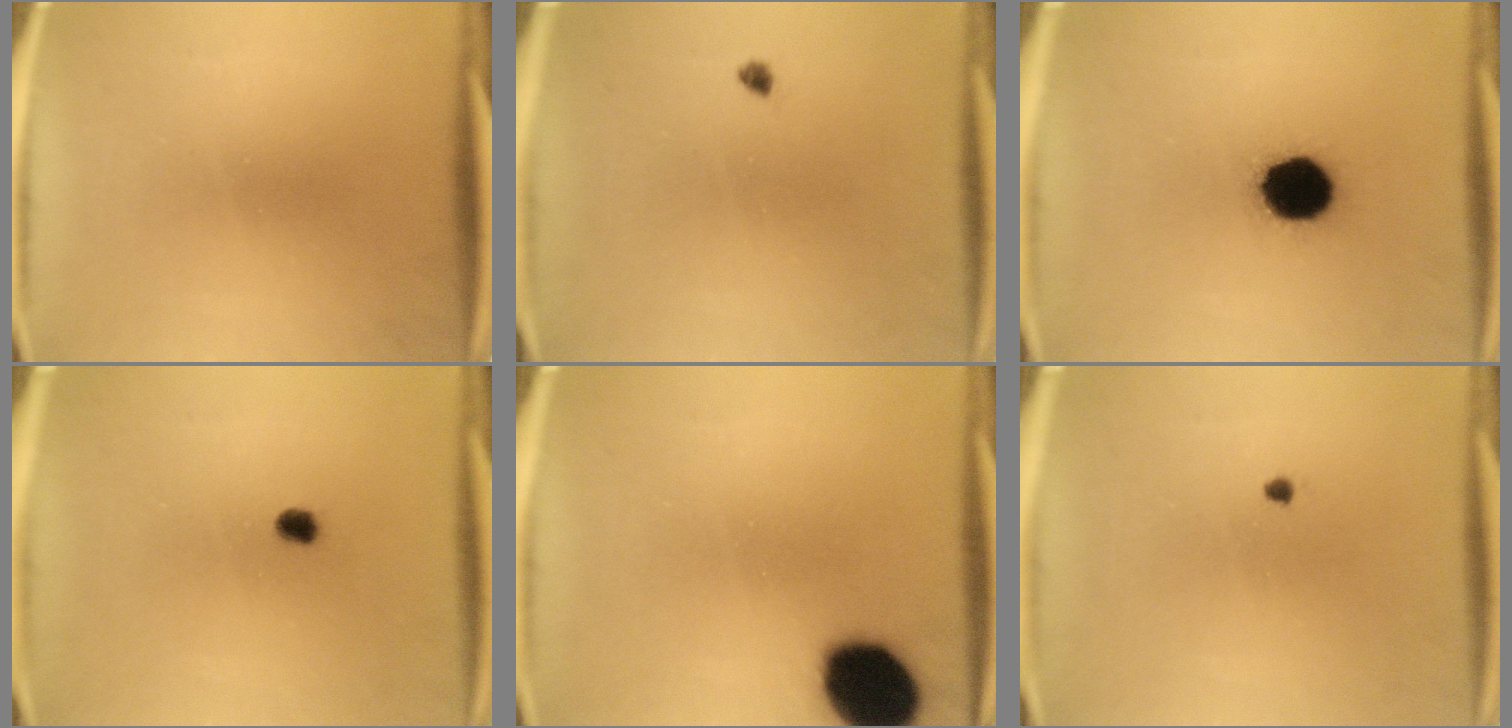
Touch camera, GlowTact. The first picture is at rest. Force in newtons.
{"total": 0.9}
{"total": 13.8}
{"total": 1.9}
{"total": 16.3}
{"total": 1.0}